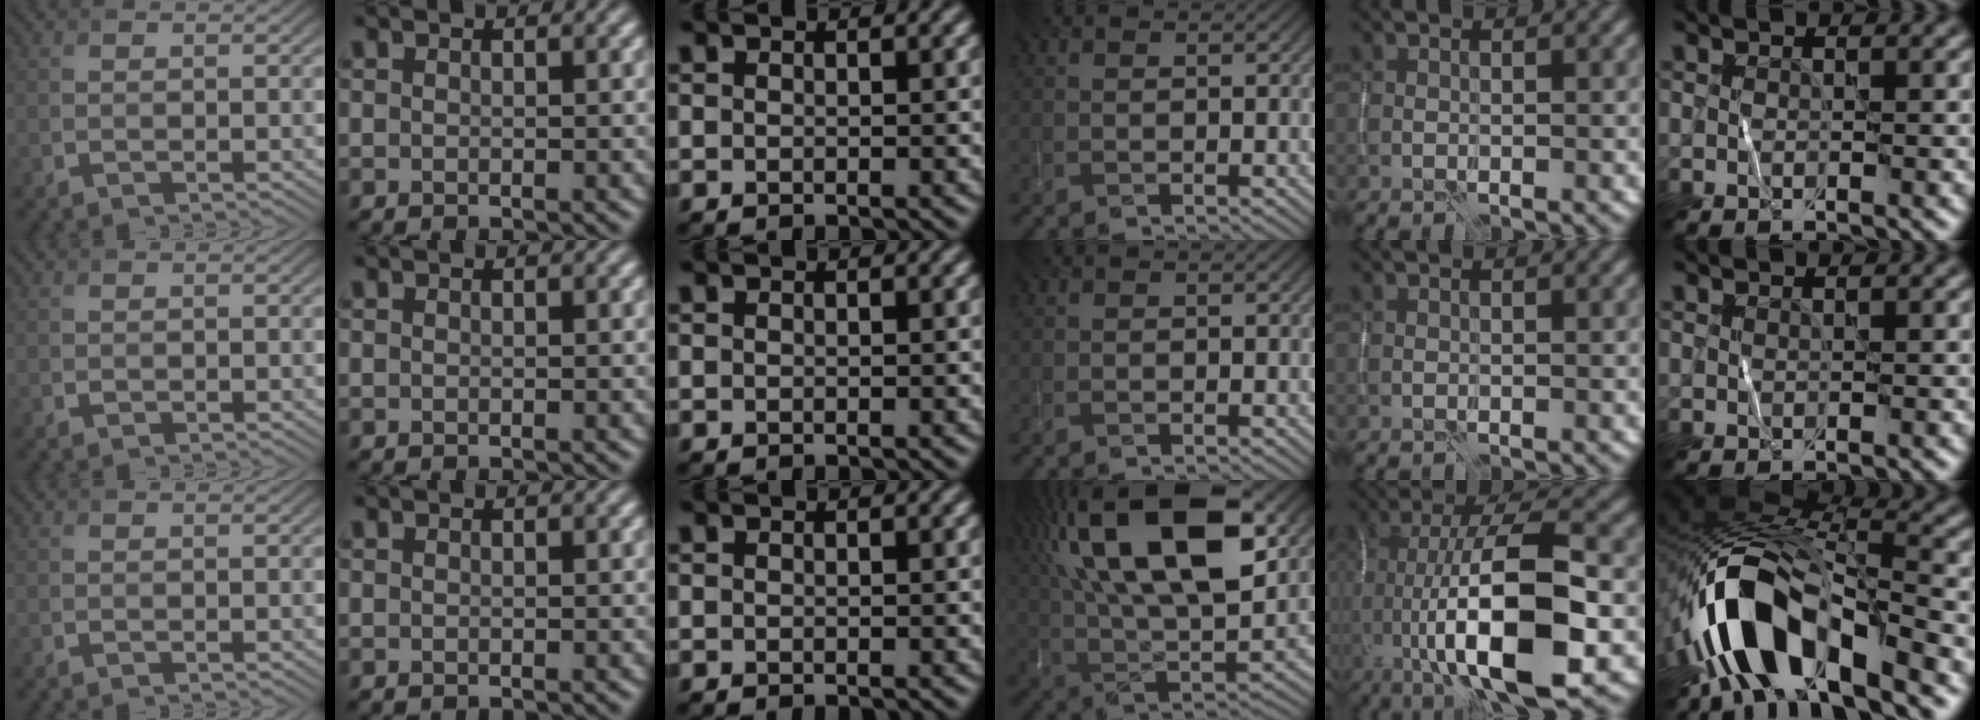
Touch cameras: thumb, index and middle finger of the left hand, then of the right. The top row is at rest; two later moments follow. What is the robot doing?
{"motion": "wipe", "object": "whiteboard"}